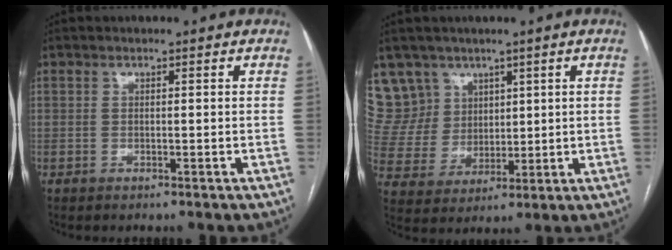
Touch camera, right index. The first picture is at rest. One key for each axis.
{"total": 9.8, "fx": 6.4, "fy": 7.4, "fz": 0.3, "tx": -0.014, "ty": 0.029, "tz": 0.142}